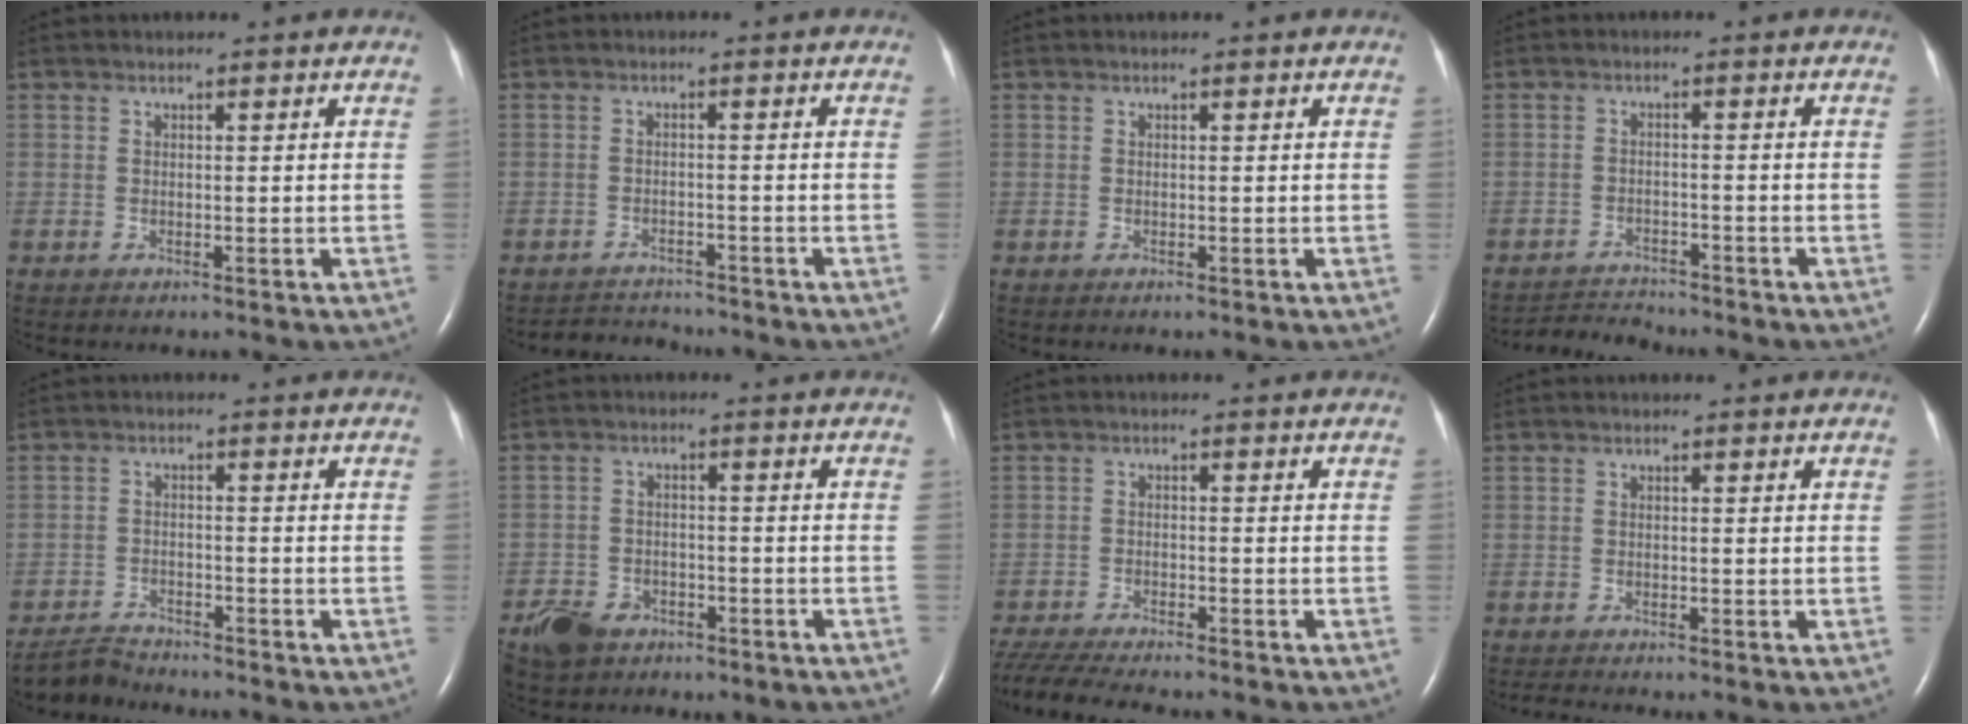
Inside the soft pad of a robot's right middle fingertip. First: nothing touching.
{"total": 3.9, "force": [-3.9, 0.5, -0.4], "torque": [0.000, -0.008, -0.063]}
{"total": 0.0}
{"total": 4.1, "force": [-4.1, 0.0, -0.7], "torque": [0.007, -0.013, -0.070]}
{"total": 3.7, "force": [-3.6, 0.3, -0.4], "torque": [0.002, -0.016, -0.068]}
{"total": 6.6, "force": [-4.4, 4.4, 2.2], "torque": [-0.054, 0.004, -0.067]}
{"total": 11.0, "force": [-9.8, 1.1, 4.8], "torque": [-0.085, -0.016, -0.157]}
{"total": 1.5, "force": [-1.4, -0.4, 0.3], "torque": [-0.012, -0.008, -0.026]}